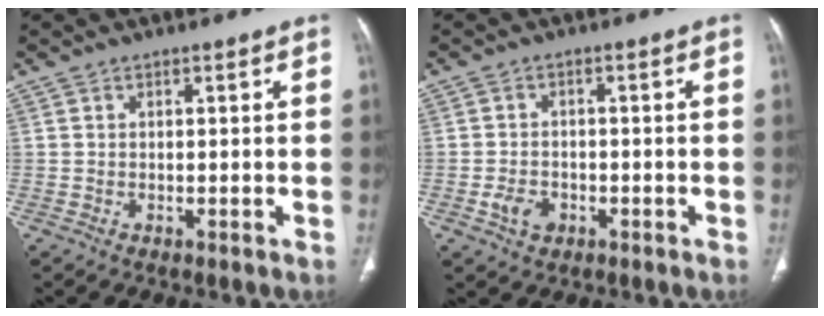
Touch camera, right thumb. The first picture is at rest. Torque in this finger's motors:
{"motor_torque": [0.32, 0.20, -0.22, -0.11, 0.00]}